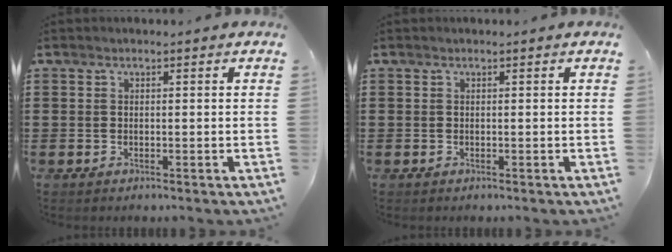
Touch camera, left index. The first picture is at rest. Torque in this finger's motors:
{"motor_torque": [0.00, 0.00, 0.00, 0.00]}